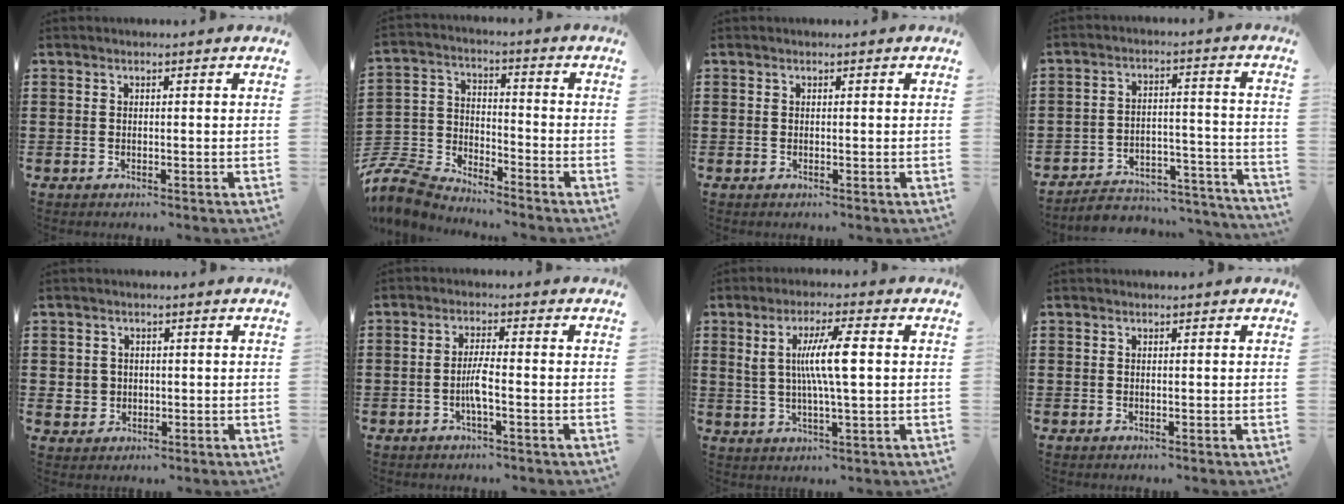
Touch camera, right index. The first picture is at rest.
{"total": 7.5, "force": [-7.3, 1.4, 1.3], "torque": [-0.055, 0.000, -0.154]}
{"total": 0.0}
{"total": 4.7, "force": [-4.4, 1.5, 1.0], "torque": [-0.019, 0.009, -0.089]}
{"total": 2.2, "force": [-0.1, 2.2, 0.3], "torque": [-0.016, 0.008, -0.004]}
{"total": 3.4, "force": [-1.1, 0.2, 3.2], "torque": [-0.074, -0.008, -0.025]}
{"total": 8.0, "force": [1.1, 0.8, 7.9], "torque": [-0.153, -0.004, 0.011]}
{"total": 0.0}